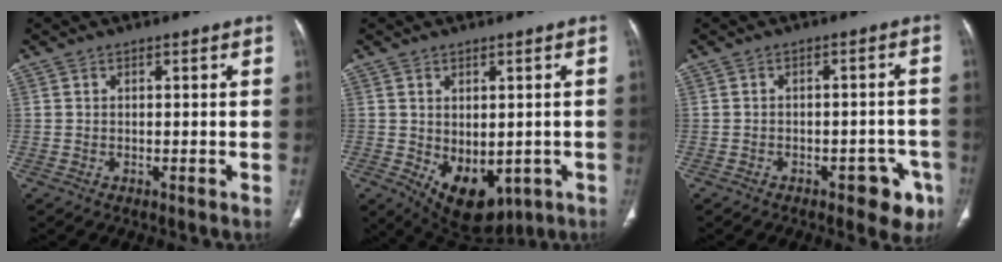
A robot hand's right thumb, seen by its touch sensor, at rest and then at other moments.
{"total": 11.5, "force": [-3.1, 7.2, 8.5], "torque": [-0.099, -0.005, -0.018]}
{"total": 6.8, "force": [-3.7, 3.5, 4.6], "torque": [-0.027, 0.021, -0.043]}